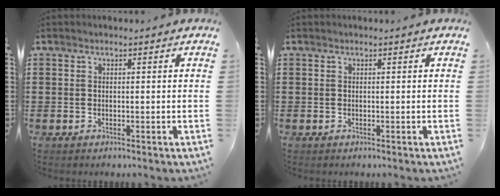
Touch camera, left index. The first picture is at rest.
{"total": 0.0}